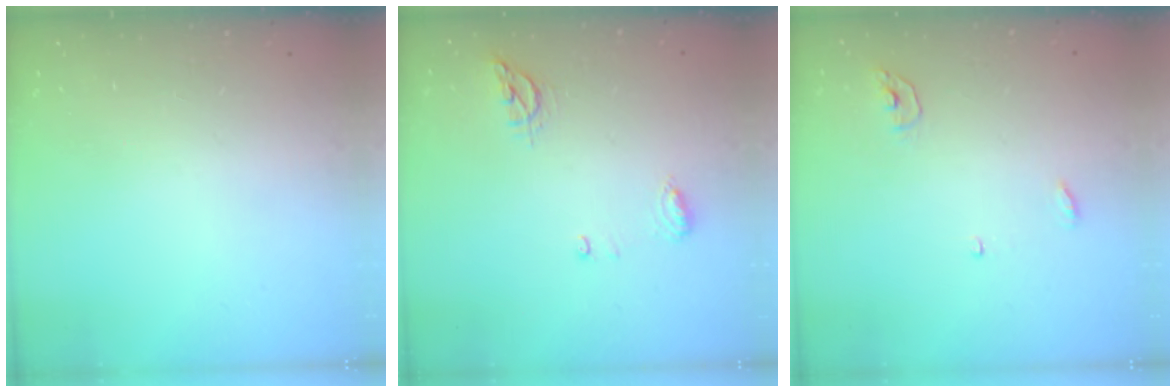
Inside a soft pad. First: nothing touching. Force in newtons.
{"total": 8.4, "press": 6.9, "slide": 4.9}
{"total": 3.8, "press": 3.8, "slide": 0.5}